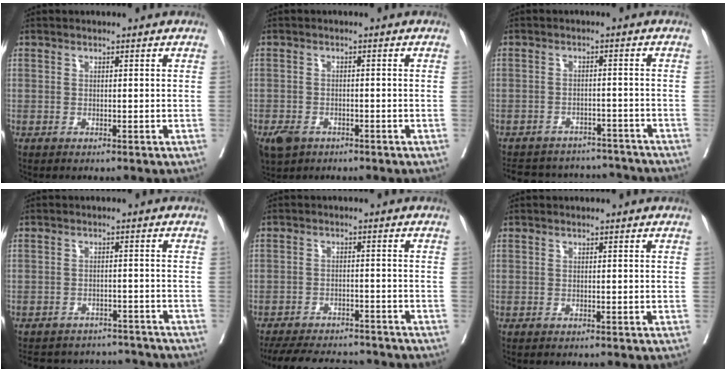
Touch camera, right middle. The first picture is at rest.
{"total": 4.4, "force": [-2.8, 2.9, 1.7], "torque": [-0.028, -0.001, -0.043]}
{"total": 15.1, "force": [-13.9, 4.9, 3.1], "torque": [-0.075, 0.015, -0.175]}
{"total": 13.5, "force": [-12.6, 4.2, 2.3], "torque": [-0.052, 0.019, -0.155]}
{"total": 14.7, "force": [-13.1, 4.6, 4.9], "torque": [-0.109, -0.004, -0.180]}
{"total": 0.0}